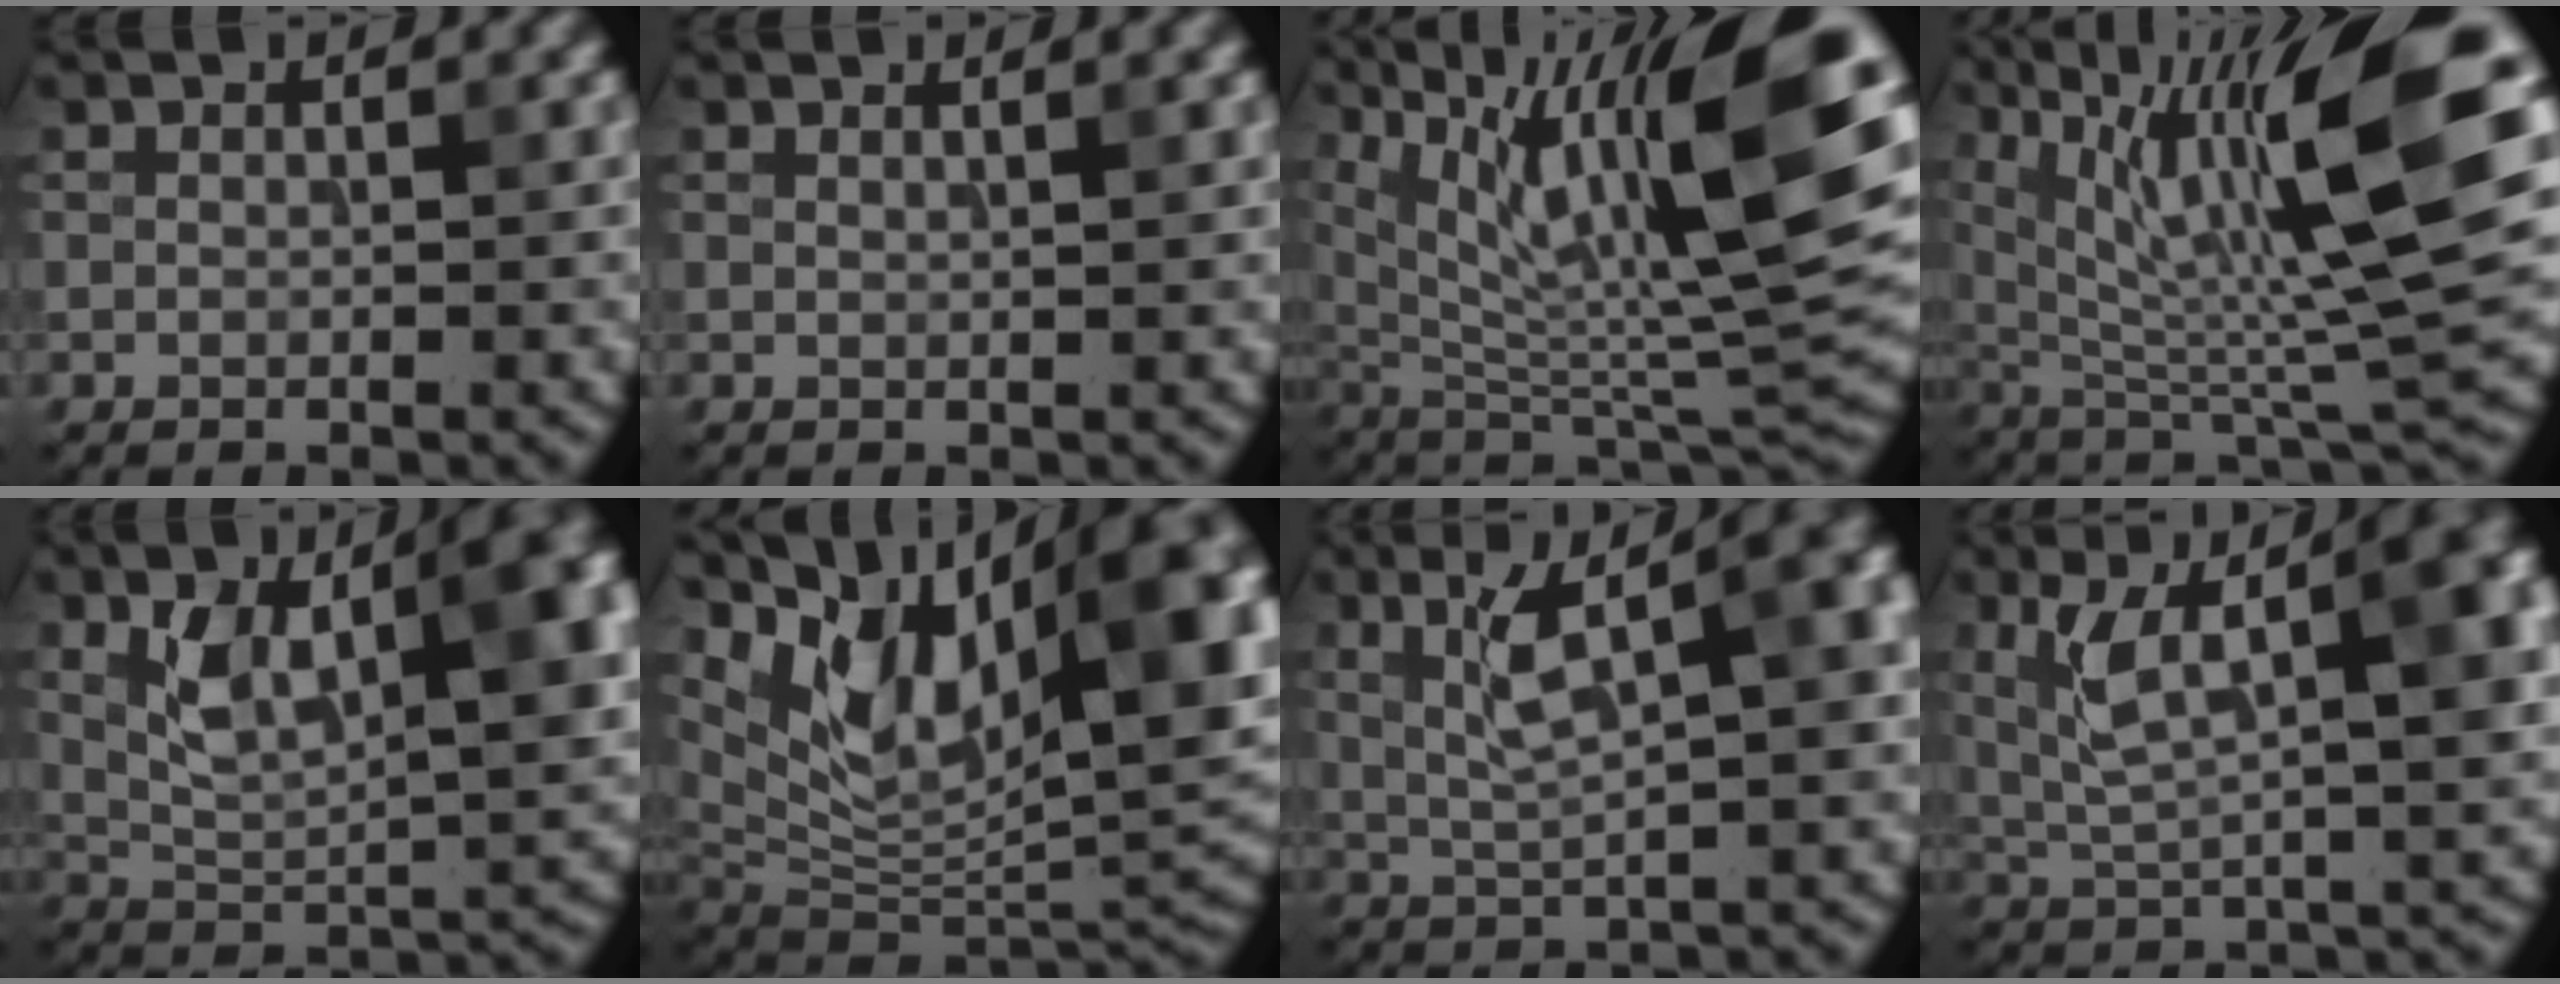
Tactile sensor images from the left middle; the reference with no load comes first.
{"total": 1.6, "force": [1.1, 0.6, 1.0], "torque": [-0.001, 0.002, 0.000]}
{"total": 15.2, "force": [6.1, 4.8, 13.1], "torque": [-0.224, -0.001, 0.108]}
{"total": 14.9, "force": [5.1, 3.6, 13.6], "torque": [-0.233, 0.005, 0.091]}
{"total": 11.4, "force": [3.2, 5.0, 9.8], "torque": [-0.155, 0.005, 0.054]}
{"total": 14.9, "force": [6.6, 7.4, 11.1], "torque": [-0.178, 0.009, 0.122]}
{"total": 9.6, "force": [2.9, 3.0, 8.7], "torque": [-0.144, 0.023, 0.050]}
{"total": 12.5, "force": [4.0, 4.9, 10.8], "torque": [-0.174, 0.006, 0.073]}